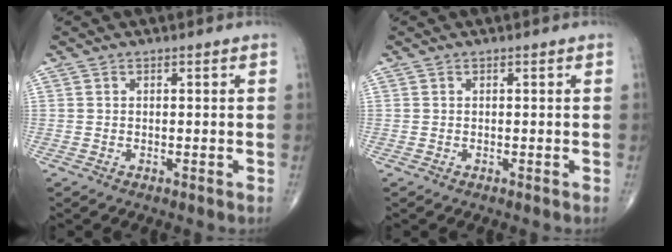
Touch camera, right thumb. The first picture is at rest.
{"total": 0.0}